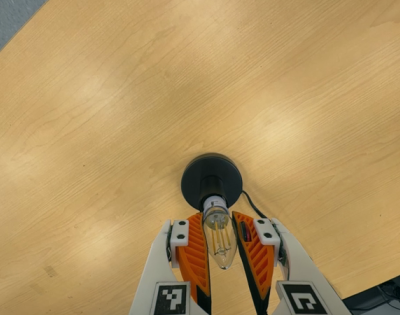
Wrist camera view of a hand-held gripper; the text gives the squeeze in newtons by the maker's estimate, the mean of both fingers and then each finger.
{"total": 13.3, "left": 13.9, "right": 12.8}